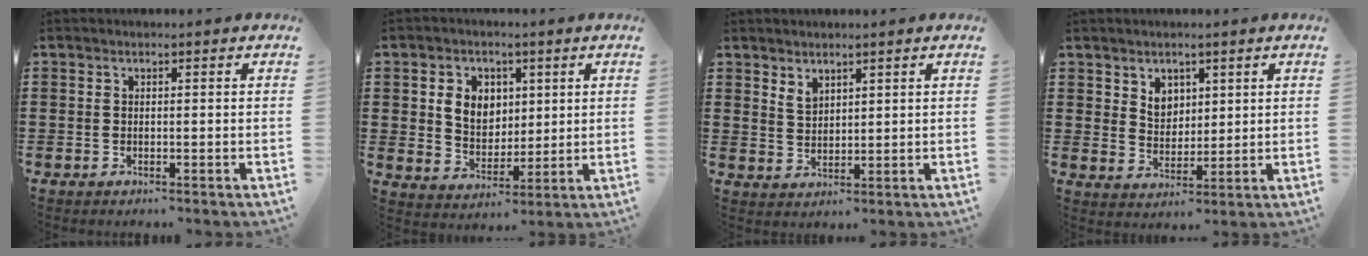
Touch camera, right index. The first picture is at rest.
{"total": 5.9, "force": [1.8, 4.9, 2.6], "torque": [-0.064, 0.014, 0.028]}
{"total": 2.5, "force": [1.9, 1.4, 0.7], "torque": [-0.020, 0.003, 0.037]}
{"total": 4.0, "force": [2.5, 3.0, 1.2], "torque": [-0.037, 0.010, 0.046]}